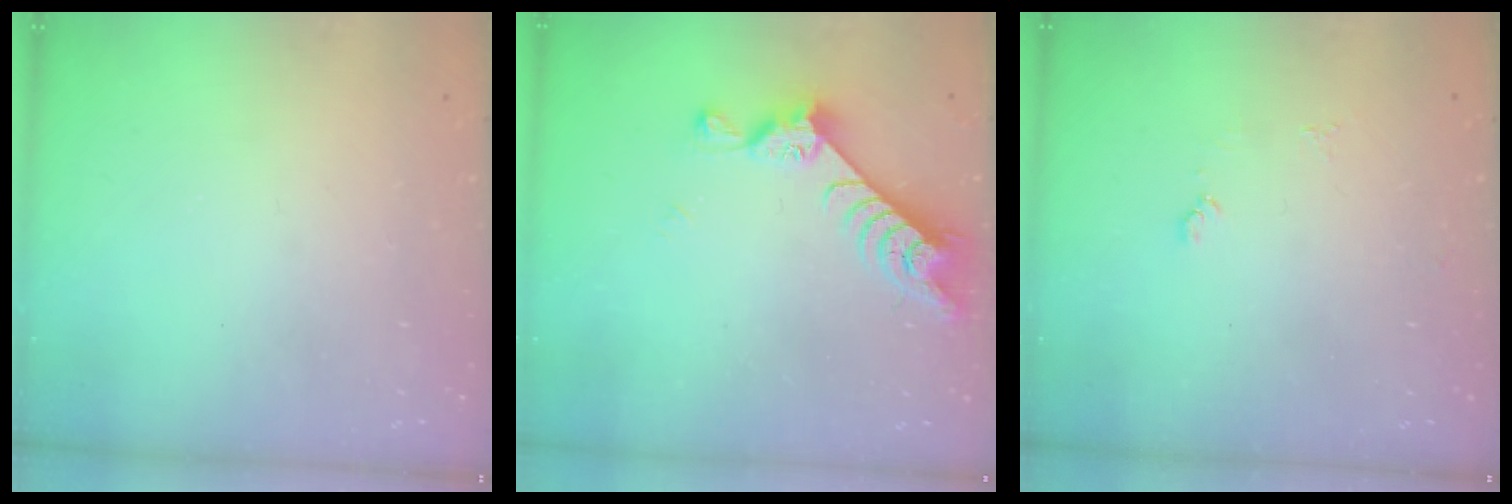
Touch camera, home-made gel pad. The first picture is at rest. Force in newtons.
{"total": 7.2, "press": 7.2, "slide": 1.0}
{"total": 4.2, "press": 4.2, "slide": 0.5}